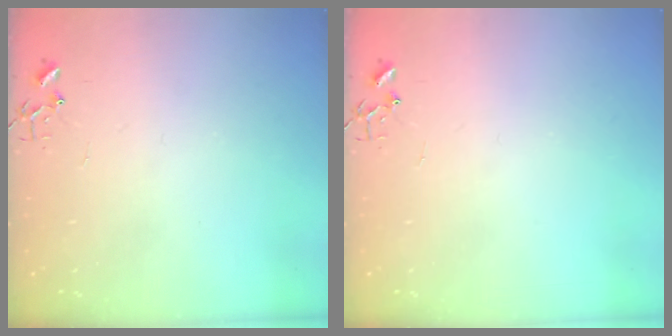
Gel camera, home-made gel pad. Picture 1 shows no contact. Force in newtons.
{"total": 0.0}